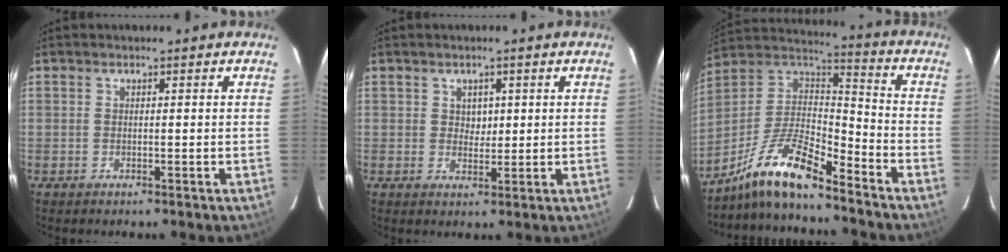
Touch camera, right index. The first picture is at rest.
{"total": 2.4, "force": [0.8, 2.1, 0.8], "torque": [-0.008, 0.005, 0.015]}
{"total": 11.3, "force": [-8.8, 3.5, 6.3], "torque": [-0.145, 0.034, -0.171]}